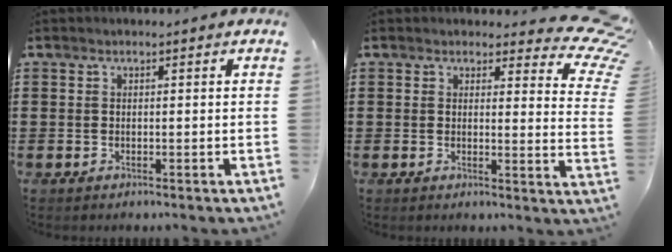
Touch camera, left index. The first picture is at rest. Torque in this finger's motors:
{"motor_torque": [-0.53, -1.14, -0.08, -0.21]}